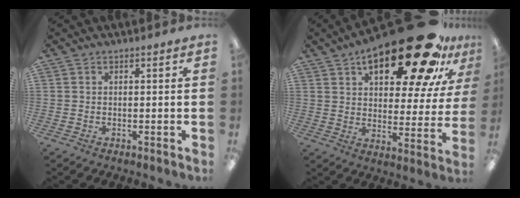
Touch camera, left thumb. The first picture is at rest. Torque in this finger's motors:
{"motor_torque": [0.21, 1.23, 1.36, -1.41, 0.14]}